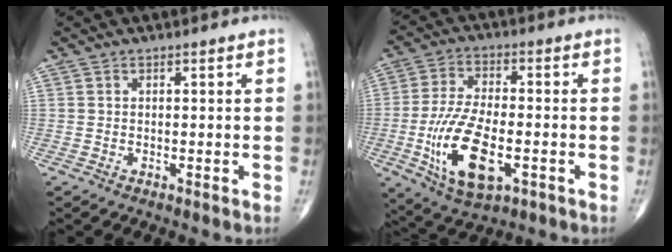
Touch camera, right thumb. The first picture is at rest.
{"total": 15.3, "force": [-4.1, 7.1, 12.9], "torque": [-0.252, 0.004, -0.066]}